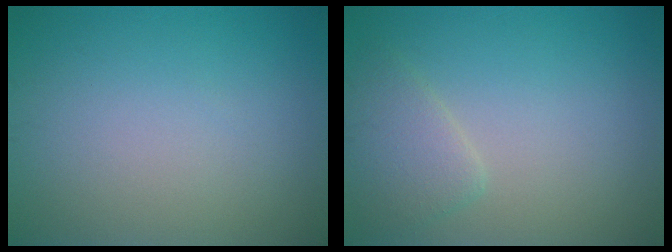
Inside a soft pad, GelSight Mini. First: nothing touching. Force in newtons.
{"total": 2.5, "press": 2.5, "slide": 0.2}